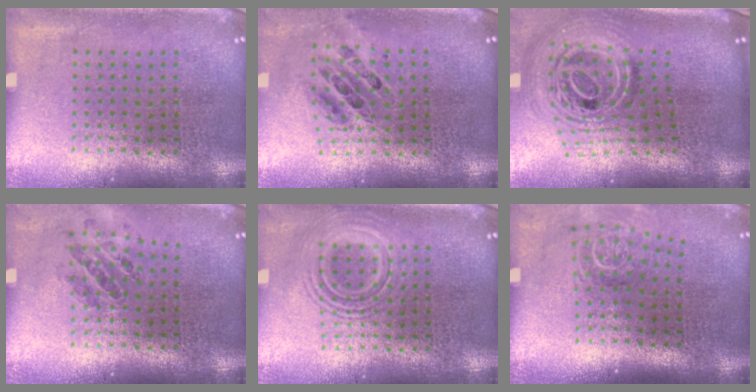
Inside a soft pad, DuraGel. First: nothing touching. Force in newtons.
{"total": 0.6, "press": 0.6, "slide": 0.0}
{"total": 2.3, "press": 1.7, "slide": 1.5}
{"total": 0.8, "press": 0.8, "slide": 0.1}
{"total": 2.1, "press": 2.1, "slide": 0.3}
{"total": 1.7, "press": 1.2, "slide": 1.2}